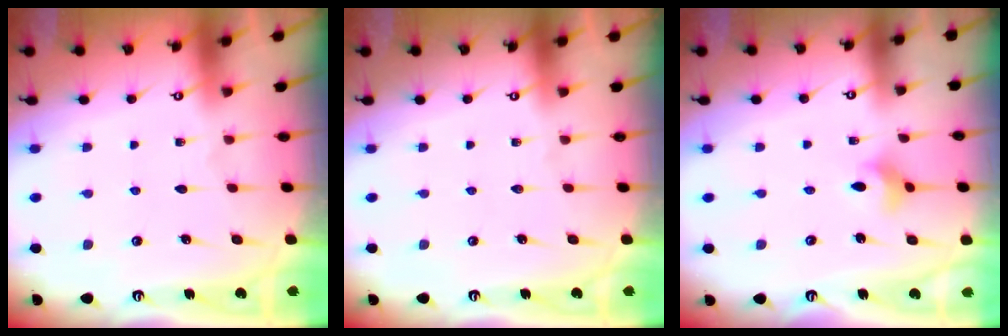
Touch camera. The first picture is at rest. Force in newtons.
{"total": 0.0}
{"total": 4.0, "press": 4.0, "slide": 0.3}